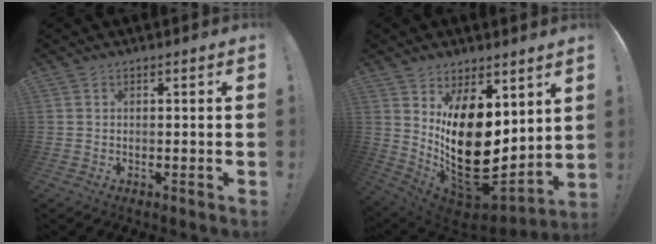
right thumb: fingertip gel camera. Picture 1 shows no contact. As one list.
[{"total": 22.8, "force": [1.6, 13.1, 18.6], "torque": [-0.318, -0.039, 0.048]}]